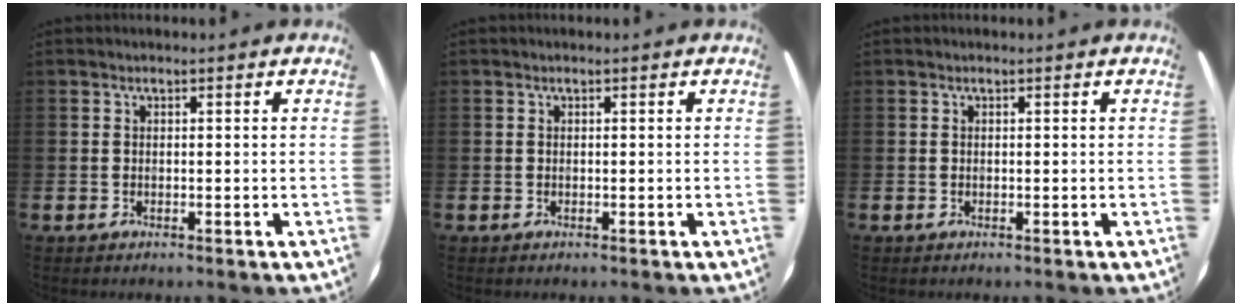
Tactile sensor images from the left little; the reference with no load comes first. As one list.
[{"total": 0.0}, {"total": 0.0}]